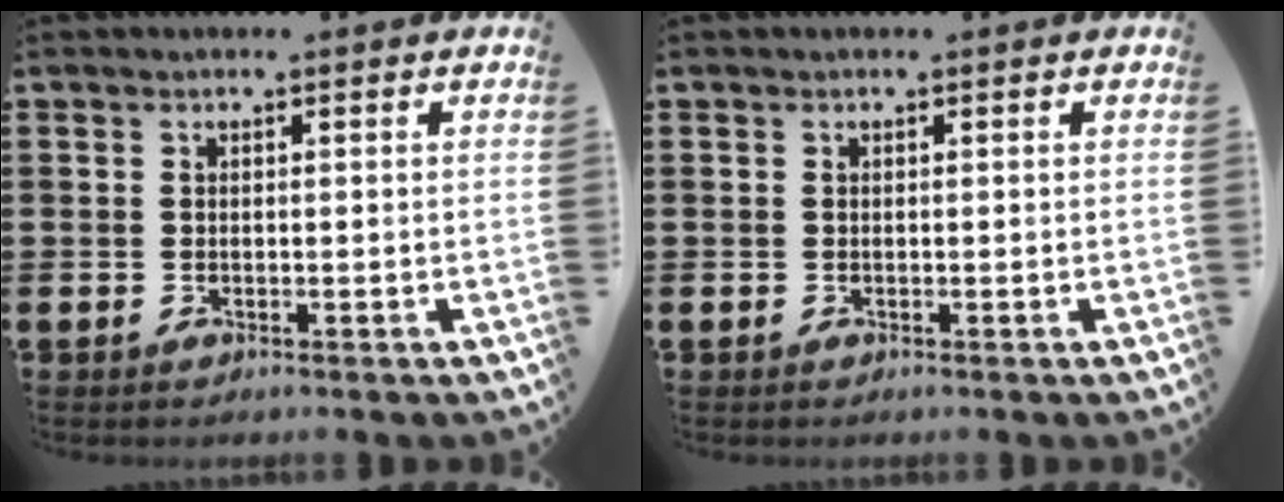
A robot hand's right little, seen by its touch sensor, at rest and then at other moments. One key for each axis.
{"total": 0.0}